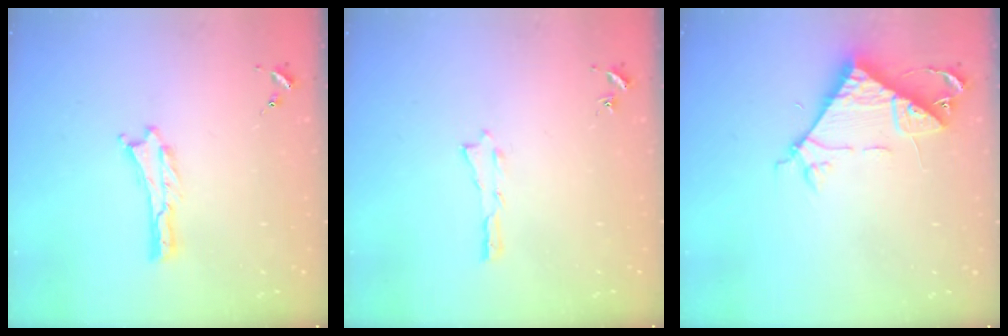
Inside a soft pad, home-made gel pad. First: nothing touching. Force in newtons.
{"total": 0.0}
{"total": 8.1, "press": 8.0, "slide": 0.7}